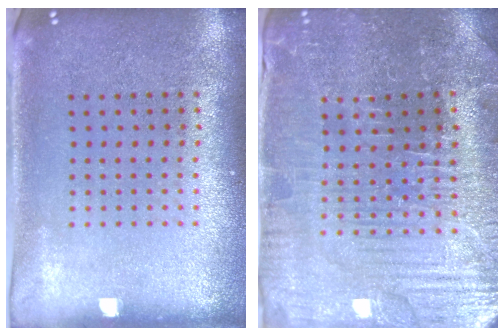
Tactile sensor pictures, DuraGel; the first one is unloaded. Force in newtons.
{"total": 3.7, "press": 3.7, "slide": 0.4}